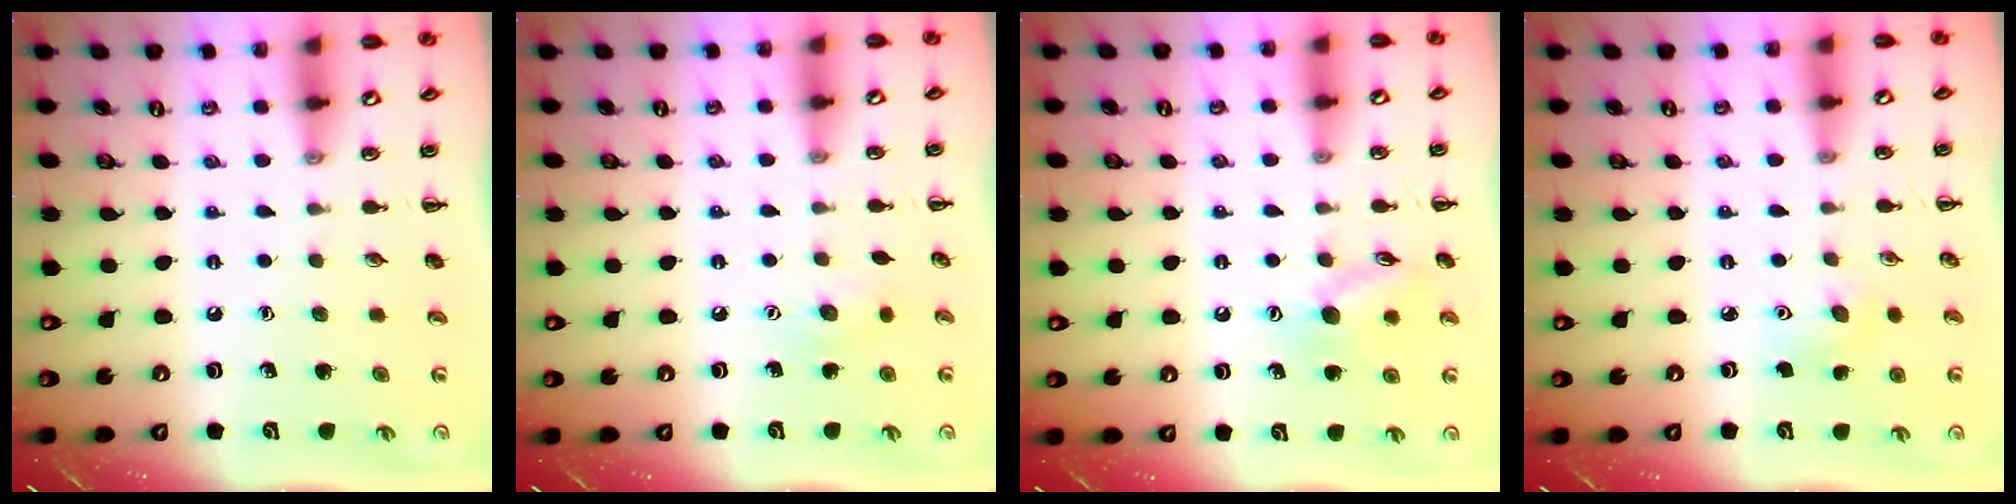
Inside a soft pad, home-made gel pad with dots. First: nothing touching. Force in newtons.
{"total": 5.7, "press": 5.5, "slide": 1.4}
{"total": 10.0, "press": 9.9, "slide": 1.3}
{"total": 5.5, "press": 5.2, "slide": 1.7}